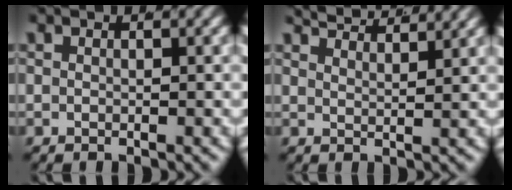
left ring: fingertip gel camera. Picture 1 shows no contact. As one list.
[{"total": 4.4, "force": [4.1, 0.3, 1.5], "torque": [-0.024, 0.004, 0.070]}]